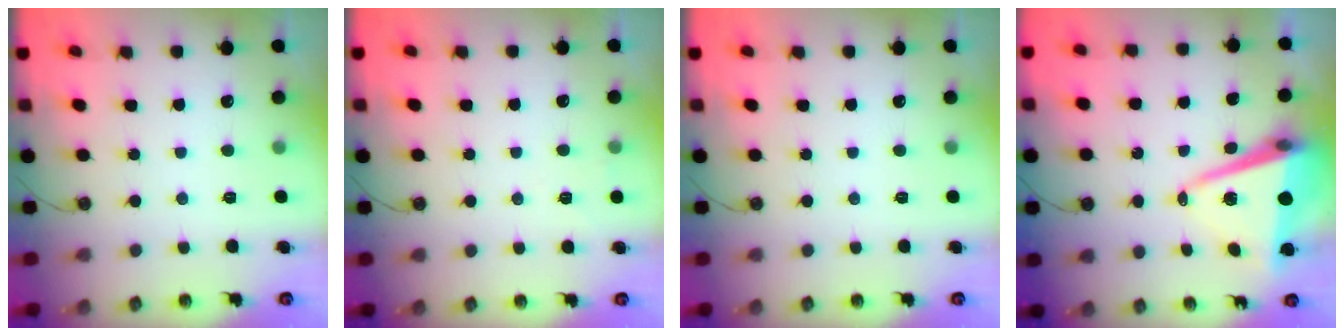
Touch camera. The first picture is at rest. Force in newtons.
{"total": 4.9, "press": 2.2, "slide": 4.4}
{"total": 0.0}
{"total": 11.0, "press": 10.5, "slide": 3.2}